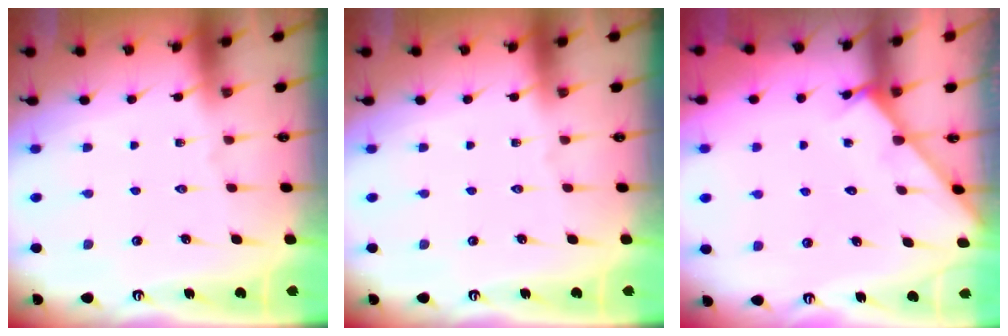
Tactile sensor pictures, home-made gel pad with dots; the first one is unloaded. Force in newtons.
{"total": 0.0}
{"total": 4.3, "press": 4.3, "slide": 0.4}